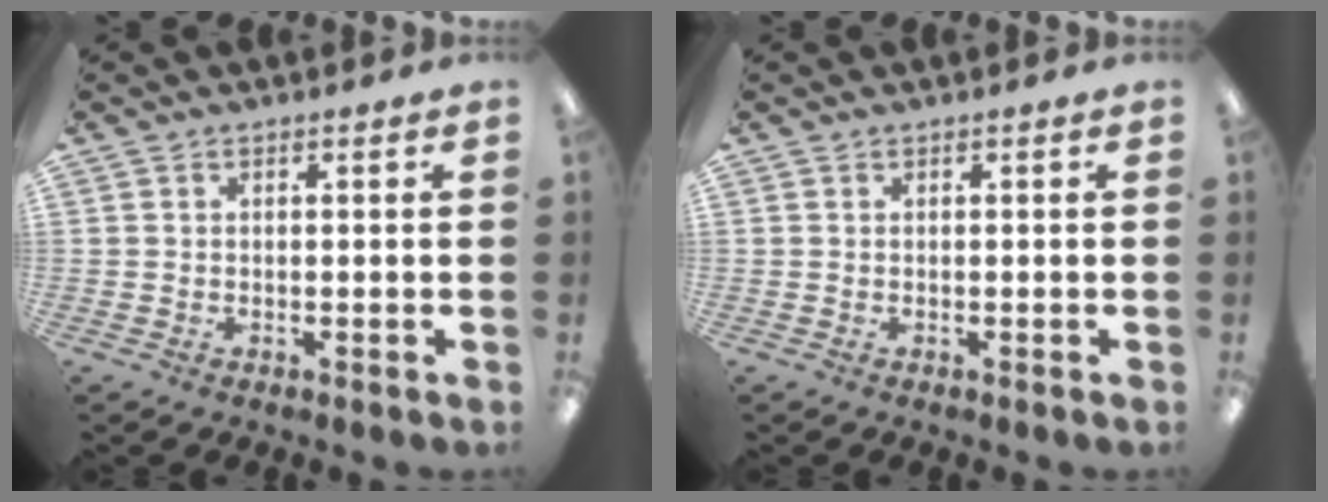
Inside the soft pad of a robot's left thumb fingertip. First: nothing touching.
{"total": 0.0}